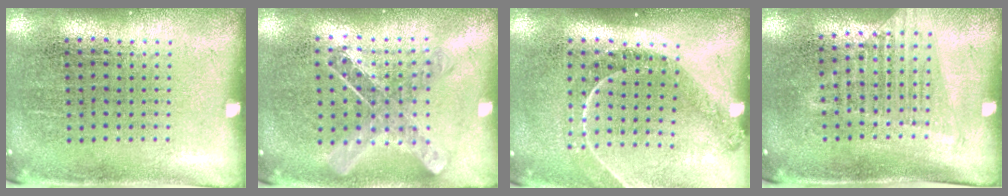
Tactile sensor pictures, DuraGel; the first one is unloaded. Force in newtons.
{"total": 1.0, "press": 1.0, "slide": 0.1}
{"total": 1.3, "press": 1.3, "slide": 0.2}
{"total": 1.5, "press": 1.4, "slide": 0.5}